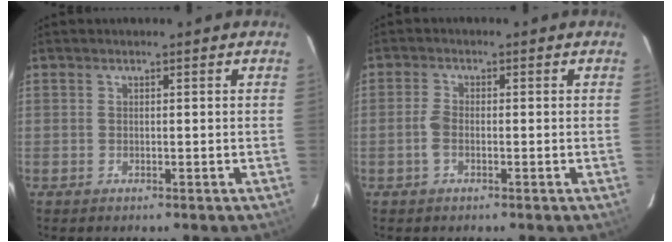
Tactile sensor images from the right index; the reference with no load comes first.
{"total": 2.4, "force": [-0.8, 1.1, 2.0], "torque": [-0.053, 0.004, -0.017]}